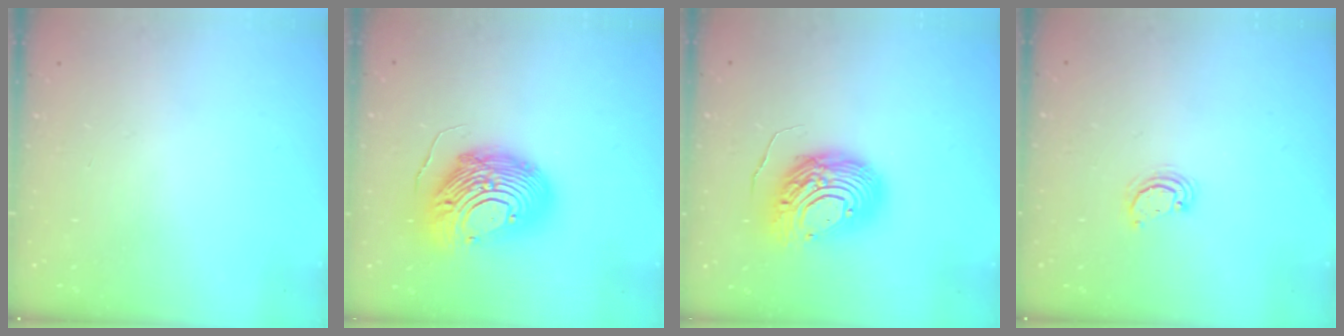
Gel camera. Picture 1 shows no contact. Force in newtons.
{"total": 21.5, "press": 21.4, "slide": 2.2}
{"total": 13.5, "press": 13.4, "slide": 1.7}
{"total": 3.0, "press": 3.0, "slide": 0.2}